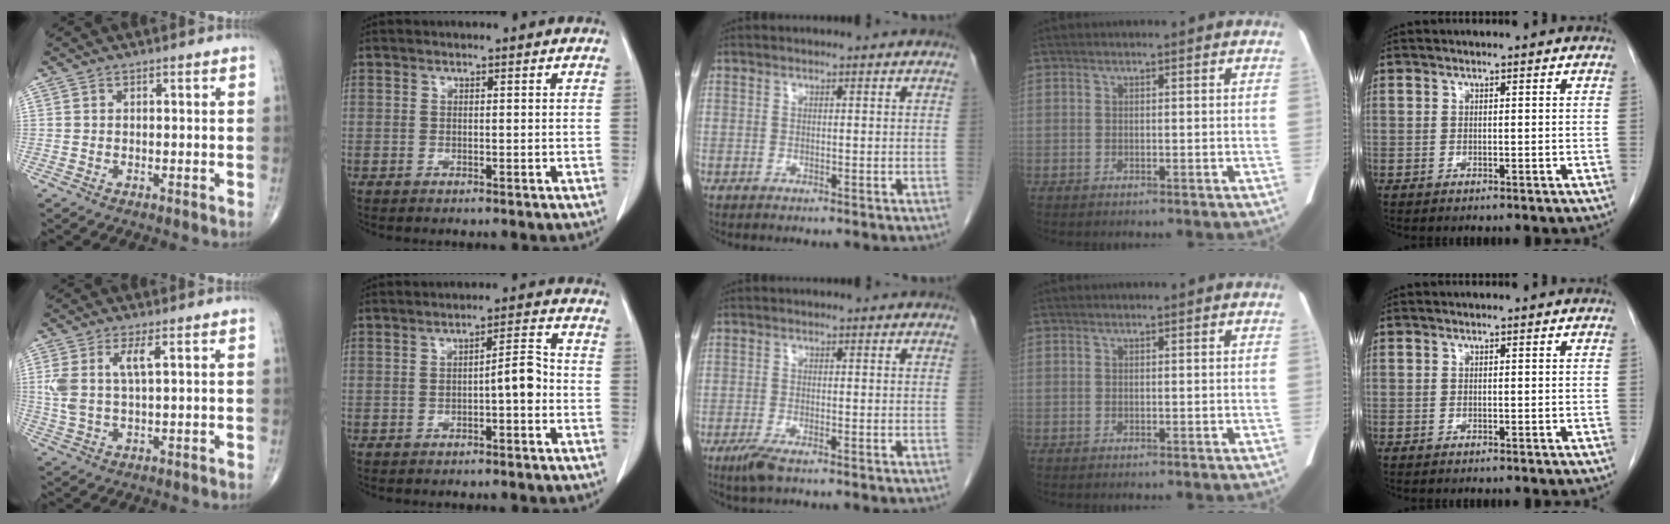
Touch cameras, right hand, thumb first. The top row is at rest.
{"thumb": {"total": 6.3, "force": [2.0, 2.0, 5.7], "torque": [-0.137, -0.005, 0.045]}, "index": {"total": 4.2, "force": [-1.0, 0.8, 4.0], "torque": [-0.054, 0.014, -0.015]}, "middle": {"total": 2.8, "force": [-1.8, 0.5, 2.0], "torque": [-0.047, -0.007, -0.036]}}